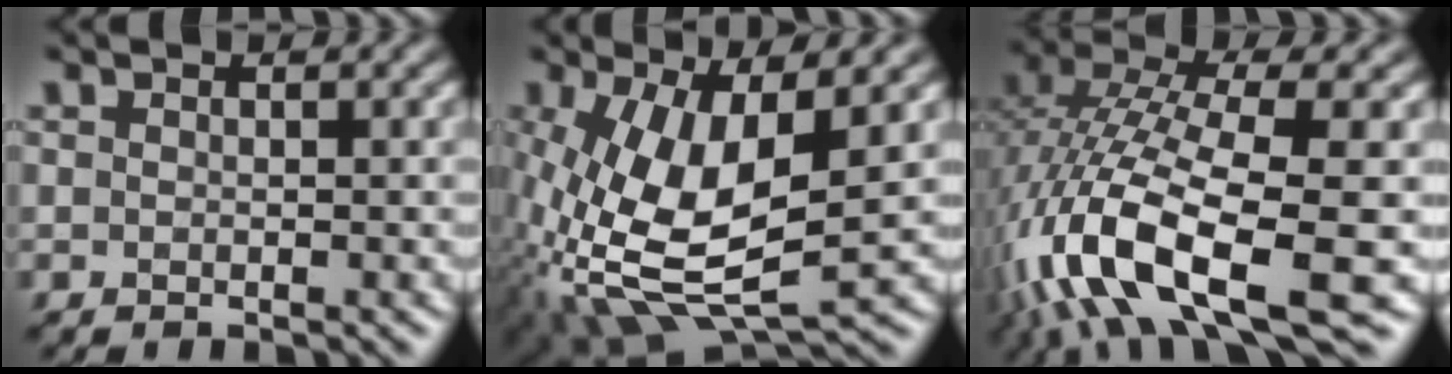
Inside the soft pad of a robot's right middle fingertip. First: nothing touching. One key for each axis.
{"total": 10.7, "fx": -1.1, "fy": 4.8, "fz": 9.5, "tx": -0.213, "ty": -0.022, "tz": -0.010}
{"total": 14.1, "fx": -5.2, "fy": 5.3, "fz": 12.0, "tx": -0.254, "ty": -0.007, "tz": -0.091}